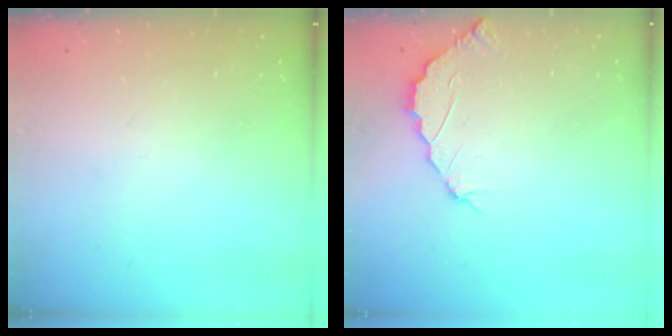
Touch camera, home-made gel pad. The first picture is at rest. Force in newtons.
{"total": 2.4, "press": 2.4, "slide": 0.2}